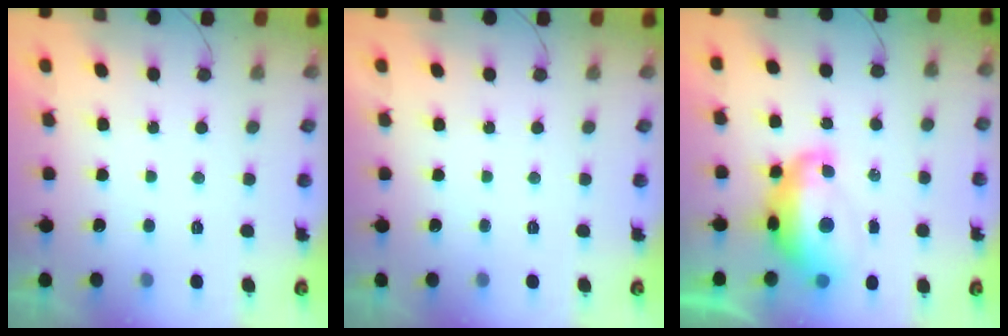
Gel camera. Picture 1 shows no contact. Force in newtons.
{"total": 0.0}
{"total": 12.3, "press": 12.3, "slide": 1.0}